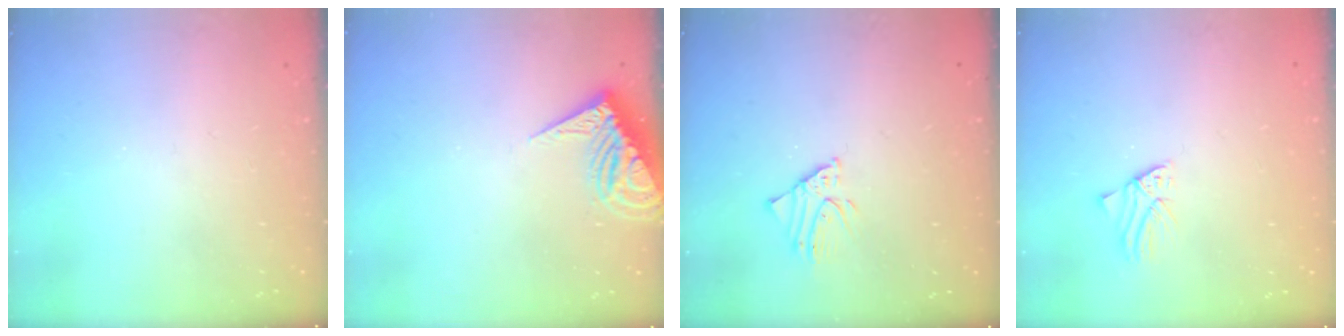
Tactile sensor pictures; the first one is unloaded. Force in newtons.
{"total": 12.2, "press": 12.2, "slide": 1.2}
{"total": 1.7, "press": 1.7, "slide": 0.0}
{"total": 1.4, "press": 1.4, "slide": 0.1}